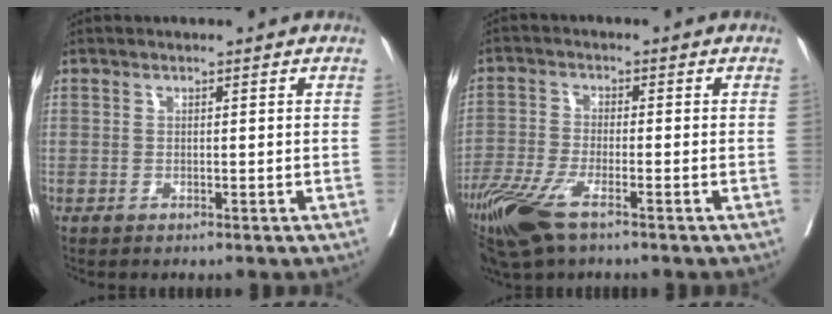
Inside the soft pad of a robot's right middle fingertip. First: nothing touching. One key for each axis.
{"total": 9.2, "fx": -5.9, "fy": 2.3, "fz": 6.7, "tx": -0.135, "ty": -0.019, "tz": -0.112}